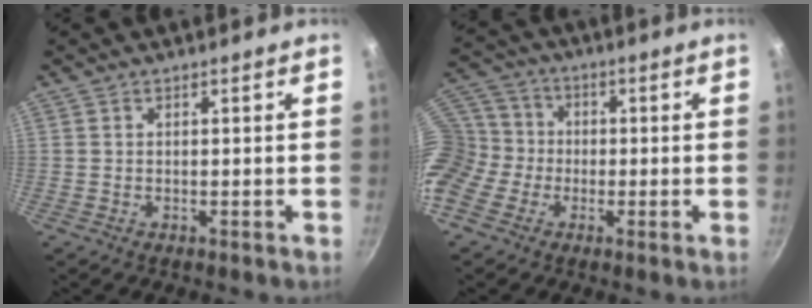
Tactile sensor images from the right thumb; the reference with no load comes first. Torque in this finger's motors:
{"motor_torque": [1.44, 1.47, 0.17, -0.41, 0.12]}